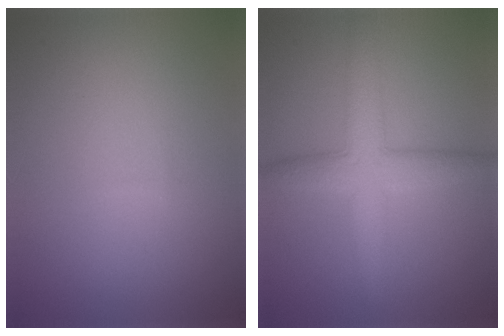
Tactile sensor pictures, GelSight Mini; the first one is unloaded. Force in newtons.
{"total": 4.8, "press": 4.8, "slide": 0.1}